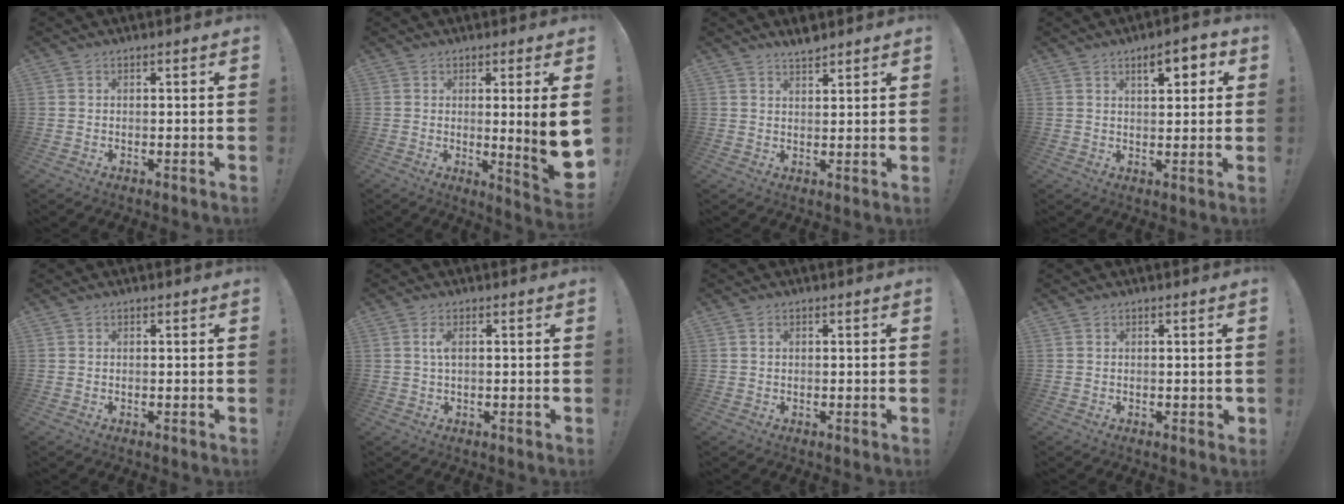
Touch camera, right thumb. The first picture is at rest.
{"total": 10.3, "force": [0.1, -0.1, 10.3], "torque": [-0.147, -0.016, -0.001]}
{"total": 3.4, "force": [3.1, 0.5, 1.2], "torque": [-0.019, -0.020, 0.054]}
{"total": 6.9, "force": [3.1, 2.8, 5.5], "torque": [-0.063, -0.010, 0.043]}
{"total": 0.0}
{"total": 2.7, "force": [0.4, 1.0, 2.5], "torque": [-0.042, 0.003, 0.003]}
{"total": 0.8, "force": [0.3, 0.6, 0.5], "torque": [-0.013, 0.004, 0.007]}
{"total": 1.0, "force": [0.2, 0.9, 0.4], "torque": [-0.004, 0.001, 0.003]}